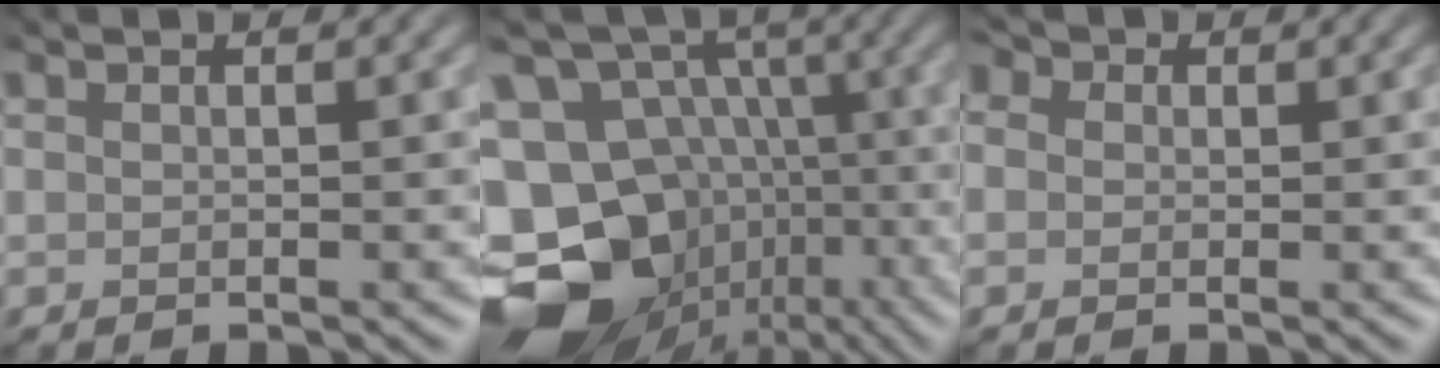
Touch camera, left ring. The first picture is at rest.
{"total": 19.7, "force": [-6.8, 16.9, 7.4], "torque": [-0.153, -0.009, -0.105]}
{"total": 3.5, "force": [1.5, 2.9, 1.4], "torque": [-0.050, 0.011, 0.021]}